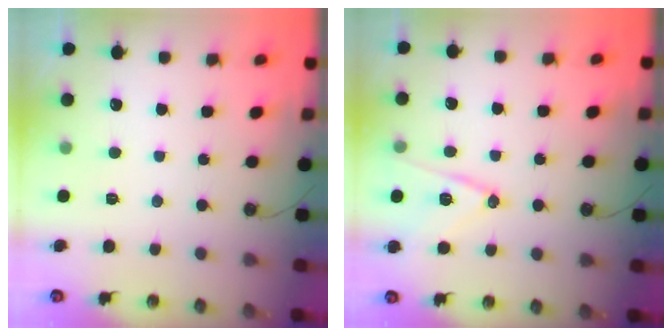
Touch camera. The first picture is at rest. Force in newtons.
{"total": 12.9, "press": 12.6, "slide": 2.8}